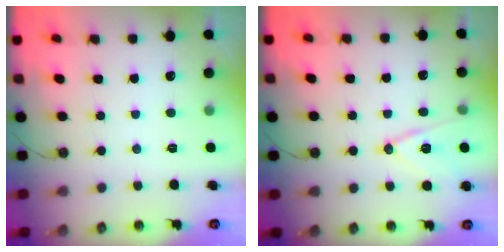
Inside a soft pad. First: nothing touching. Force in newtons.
{"total": 12.4, "press": 11.9, "slide": 3.5}